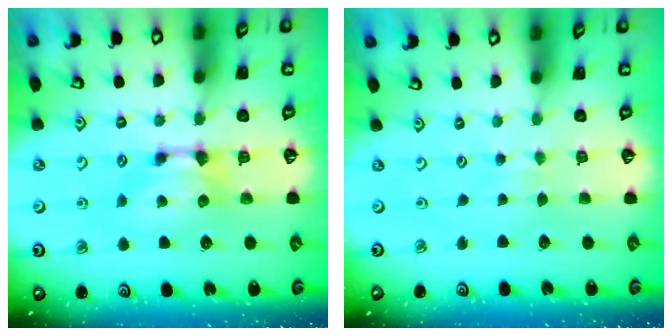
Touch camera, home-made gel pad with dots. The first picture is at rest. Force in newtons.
{"total": 3.8, "press": 3.8, "slide": 0.2}